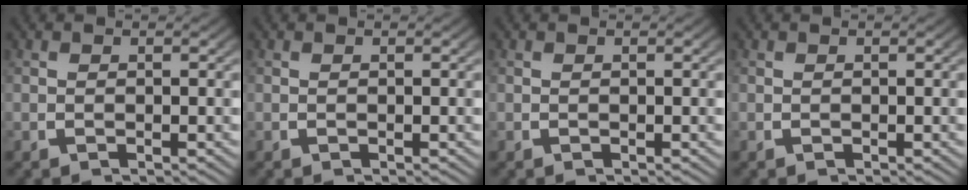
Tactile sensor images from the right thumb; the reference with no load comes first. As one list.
[{"total": 0.0}, {"total": 0.0}, {"total": 0.0}]